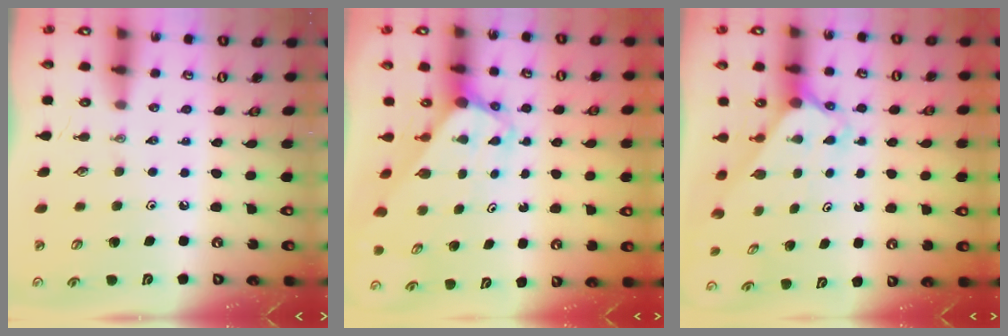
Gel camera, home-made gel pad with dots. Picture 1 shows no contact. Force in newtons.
{"total": 3.5, "press": 3.5, "slide": 0.1}
{"total": 2.3, "press": 2.3, "slide": 0.1}